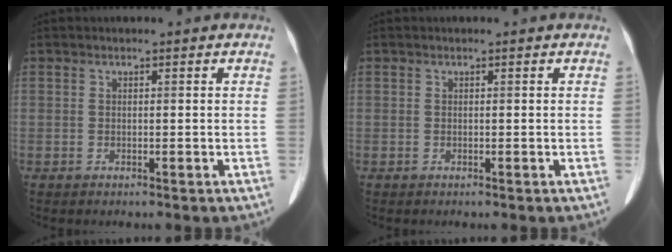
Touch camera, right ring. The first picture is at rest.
{"total": 0.0}